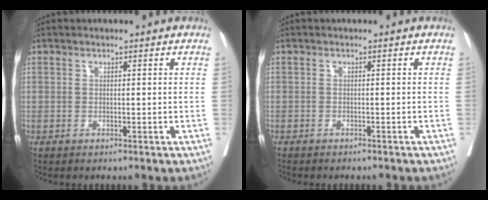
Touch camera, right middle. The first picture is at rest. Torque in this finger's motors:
{"motor_torque": [0.97, -1.17, 0.28, 0.05]}